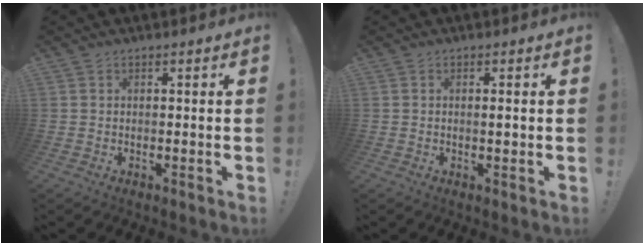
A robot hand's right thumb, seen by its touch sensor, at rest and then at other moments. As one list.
[{"total": 1.1, "force": [0.0, 0.1, 1.0], "torque": [-0.007, -0.005, -0.004]}]